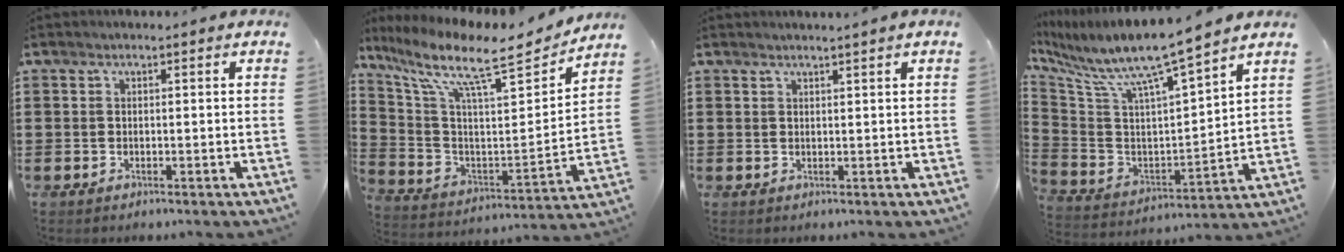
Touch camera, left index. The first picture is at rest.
{"total": 12.2, "force": [9.2, 2.4, 7.6], "torque": [-0.168, -0.064, 0.147]}
{"total": 1.1, "force": [1.0, -0.4, 0.3], "torque": [-0.006, -0.003, 0.019]}
{"total": 9.3, "force": [7.8, -0.3, 5.1], "torque": [-0.131, -0.071, 0.124]}